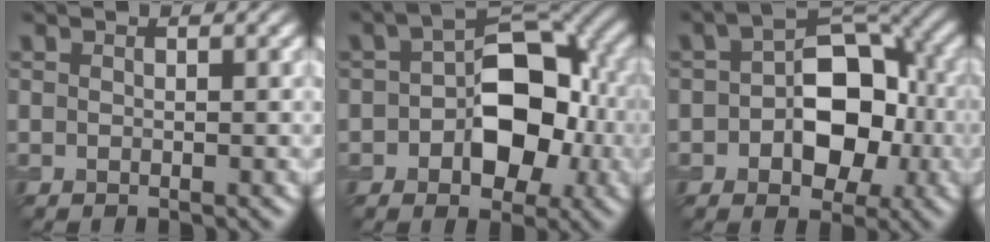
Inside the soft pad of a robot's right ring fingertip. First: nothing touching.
{"total": 7.9, "force": [-0.9, 4.9, 6.2], "torque": [-0.086, 0.016, -0.018]}
{"total": 7.4, "force": [-0.7, 4.9, 5.6], "torque": [-0.076, 0.013, -0.013]}